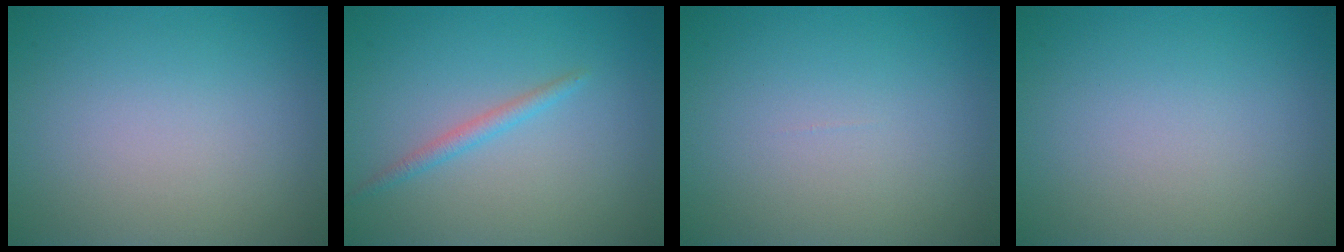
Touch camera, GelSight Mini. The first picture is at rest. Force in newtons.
{"total": 1.4, "press": 1.4, "slide": 0.1}
{"total": 0.0}
{"total": 0.0}